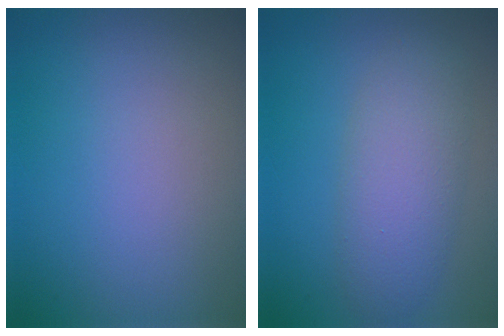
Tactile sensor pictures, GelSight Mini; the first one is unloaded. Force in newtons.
{"total": 4.5, "press": 4.5, "slide": 0.2}